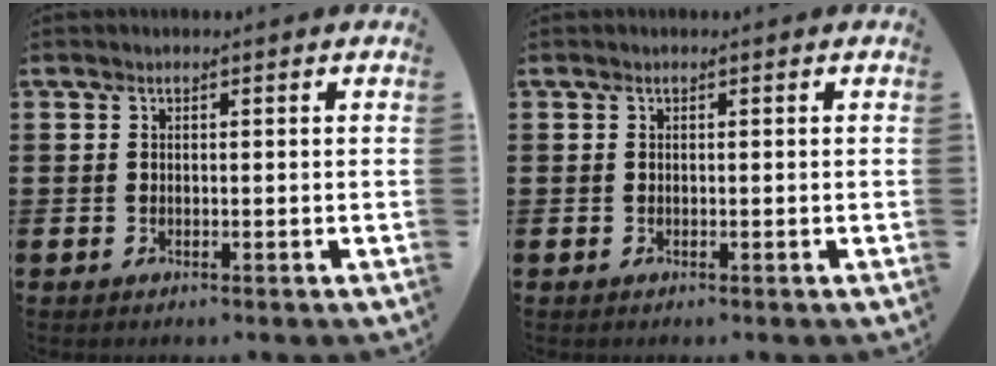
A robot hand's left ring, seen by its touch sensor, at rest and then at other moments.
{"total": 0.0}